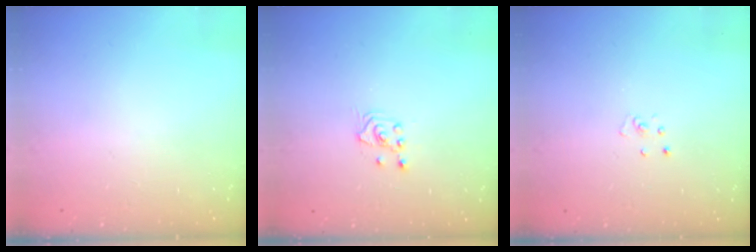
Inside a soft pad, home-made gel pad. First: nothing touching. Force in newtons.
{"total": 2.5, "press": 2.4, "slide": 0.9}
{"total": 2.3, "press": 2.3, "slide": 0.2}